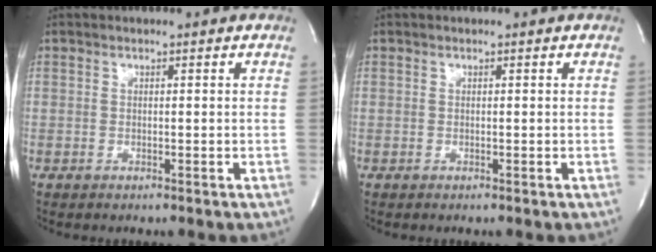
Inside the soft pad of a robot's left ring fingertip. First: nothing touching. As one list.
[{"total": 0.0}]